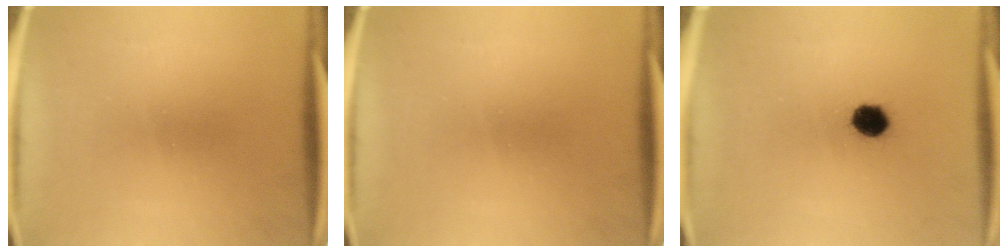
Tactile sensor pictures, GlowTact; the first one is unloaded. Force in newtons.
{"total": 0.0}
{"total": 4.7}